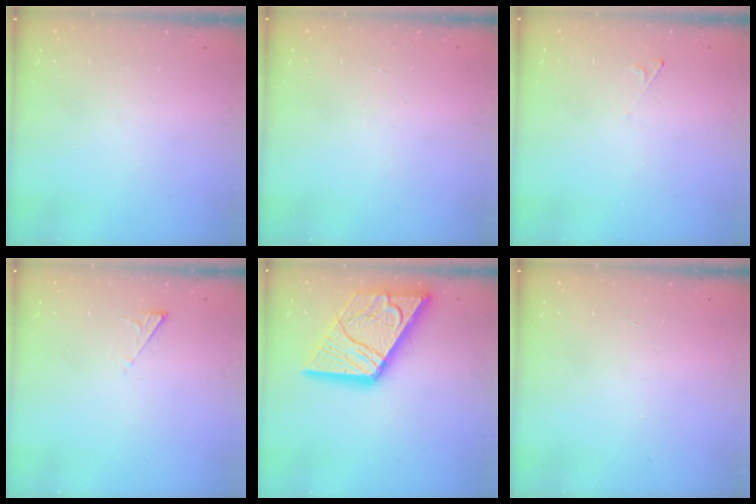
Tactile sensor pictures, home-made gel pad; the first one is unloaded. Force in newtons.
{"total": 0.0}
{"total": 1.9, "press": 1.9, "slide": 0.4}
{"total": 2.3, "press": 2.2, "slide": 0.4}
{"total": 22.7, "press": 22.6, "slide": 2.7}
{"total": 0.0}